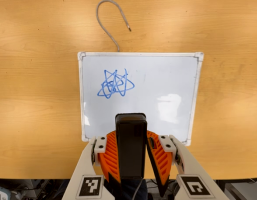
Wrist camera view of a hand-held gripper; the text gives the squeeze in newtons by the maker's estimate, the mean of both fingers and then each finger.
{"total": 6.2, "left": 5.3, "right": 7.2}